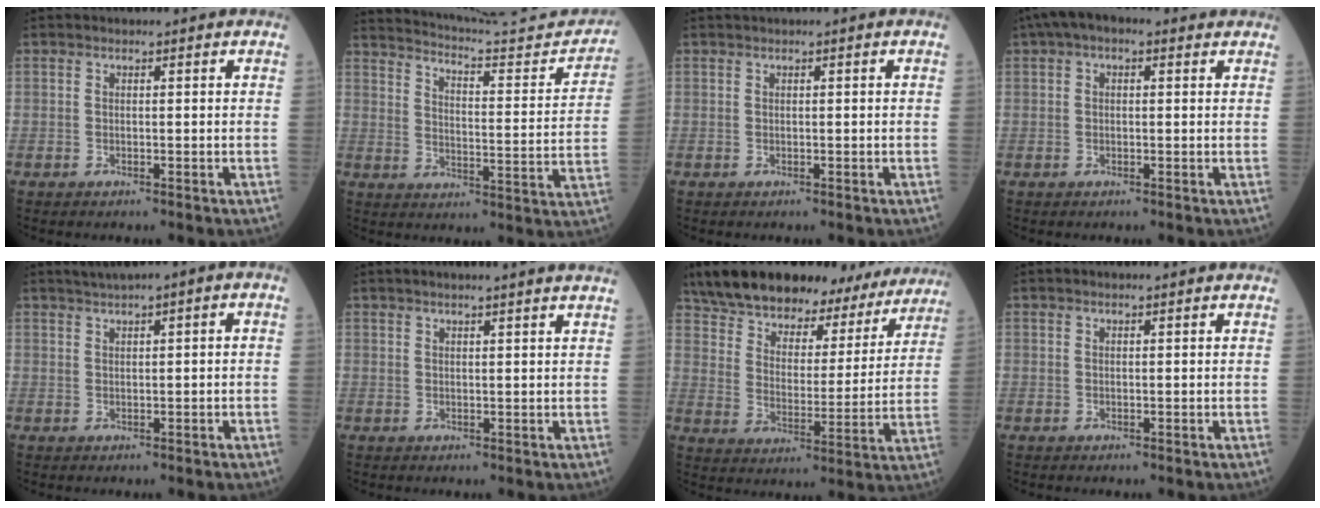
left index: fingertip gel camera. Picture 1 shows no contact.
{"total": 21.6, "force": [20.9, 1.0, 5.4], "torque": [-0.086, -0.067, 0.268]}
{"total": 0.6, "force": [0.5, -0.2, 0.3], "torque": [-0.009, 0.007, 0.017]}
{"total": 5.6, "force": [3.4, 2.6, 3.7], "torque": [-0.066, 0.045, 0.049]}
{"total": 3.7, "force": [1.7, 0.4, 3.2], "torque": [-0.054, 0.020, 0.028]}
{"total": 6.3, "force": [5.6, -0.8, 2.8], "torque": [-0.032, 0.015, 0.058]}
{"total": 25.2, "force": [21.9, 8.7, 8.9], "torque": [-0.153, 0.019, 0.298]}
{"total": 0.7, "force": [0.6, 0.1, 0.2], "torque": [-0.009, 0.012, 0.010]}